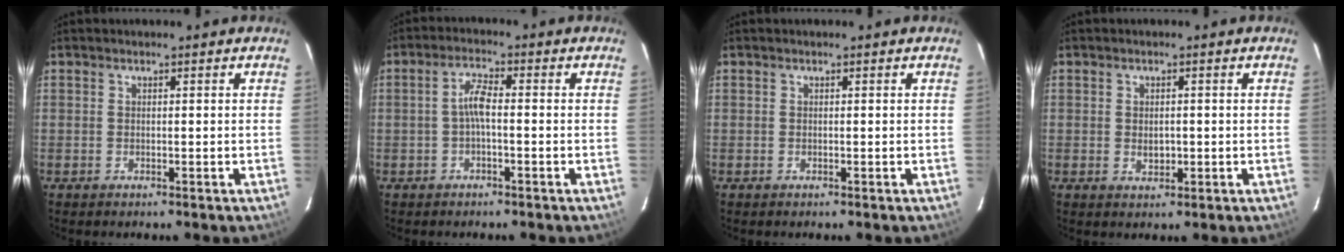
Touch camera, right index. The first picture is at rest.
{"total": 3.3, "force": [-0.8, 0.7, 3.1], "torque": [-0.066, 0.011, -0.016]}
{"total": 0.0}
{"total": 2.3, "force": [-0.2, 1.6, 1.7], "torque": [-0.027, 0.001, 0.000]}